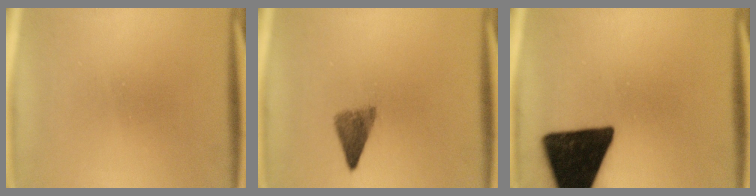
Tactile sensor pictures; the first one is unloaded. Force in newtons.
{"total": 3.5}
{"total": 19.4}